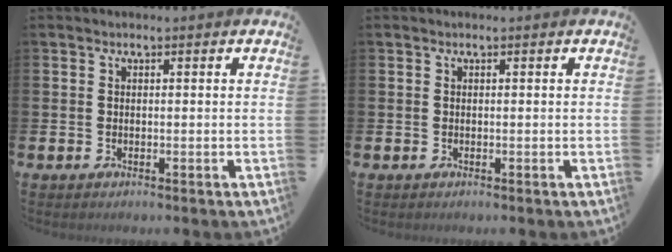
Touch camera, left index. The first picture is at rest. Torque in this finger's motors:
{"motor_torque": [-0.10, 0.08, 0.00, -0.01]}